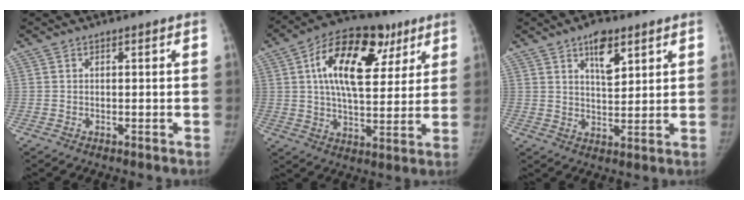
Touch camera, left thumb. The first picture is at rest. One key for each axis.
{"total": 20.6, "fx": 7.6, "fy": 11.1, "fz": 15.6, "tx": -0.216, "ty": 0.000, "tz": 0.115}
{"total": 7.4, "fx": 4.1, "fy": 3.4, "fz": 5.1, "tx": -0.062, "ty": -0.022, "tz": 0.064}